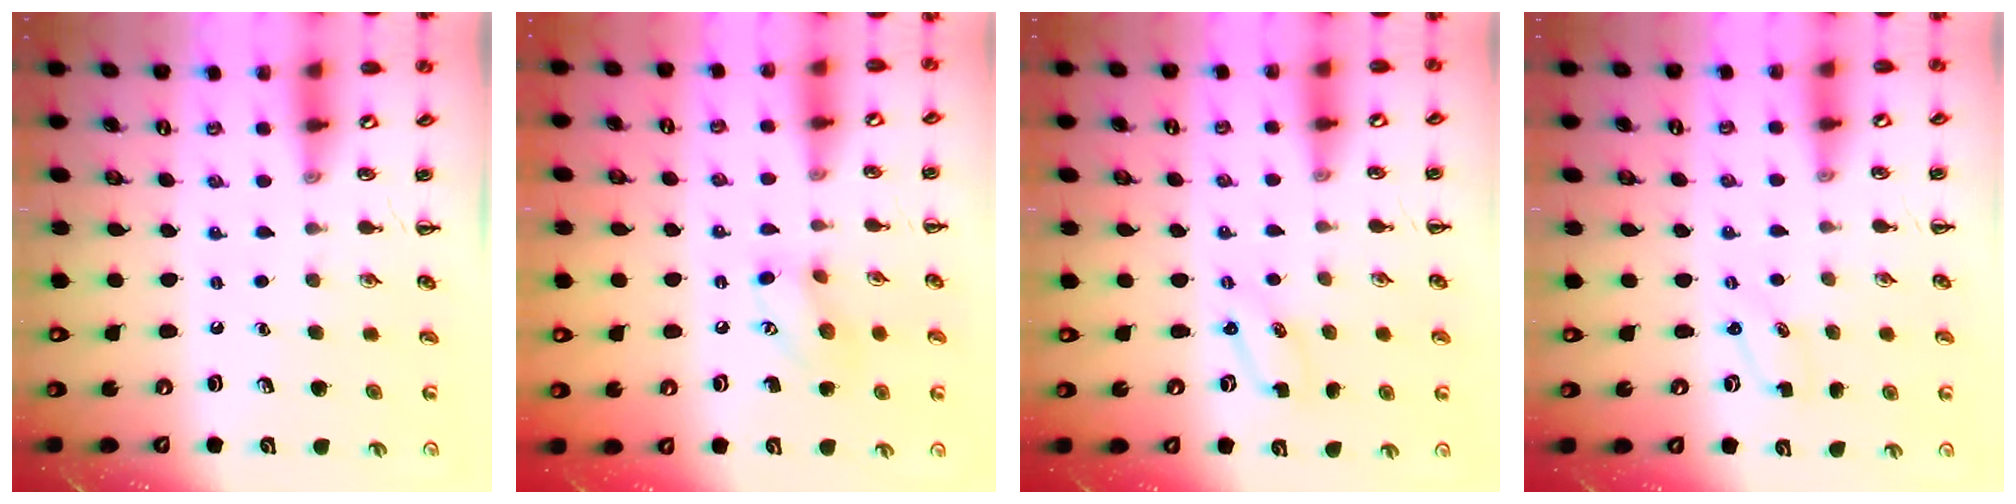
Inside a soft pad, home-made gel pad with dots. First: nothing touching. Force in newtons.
{"total": 9.8, "press": 9.8, "slide": 0.3}
{"total": 2.4, "press": 2.4, "slide": 0.6}
{"total": 1.8, "press": 1.7, "slide": 0.5}